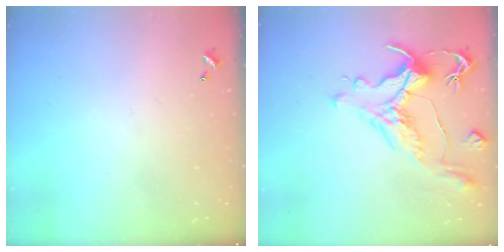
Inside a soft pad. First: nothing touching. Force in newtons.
{"total": 2.4, "press": 1.9, "slide": 1.4}